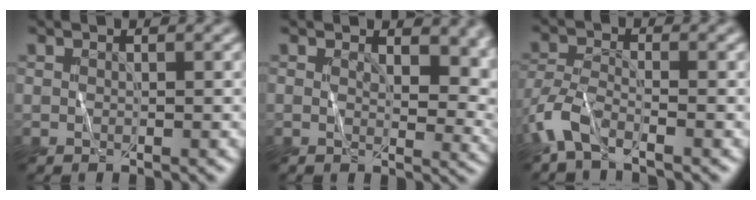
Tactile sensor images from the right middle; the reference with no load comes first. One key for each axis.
{"total": 6.0, "fx": 2.3, "fy": 3.6, "fz": 4.3, "tx": -0.051, "ty": -0.005, "tz": 0.038}
{"total": 4.0, "fx": -2.9, "fy": 1.3, "fz": 2.4, "tx": -0.057, "ty": -0.004, "tz": -0.071}